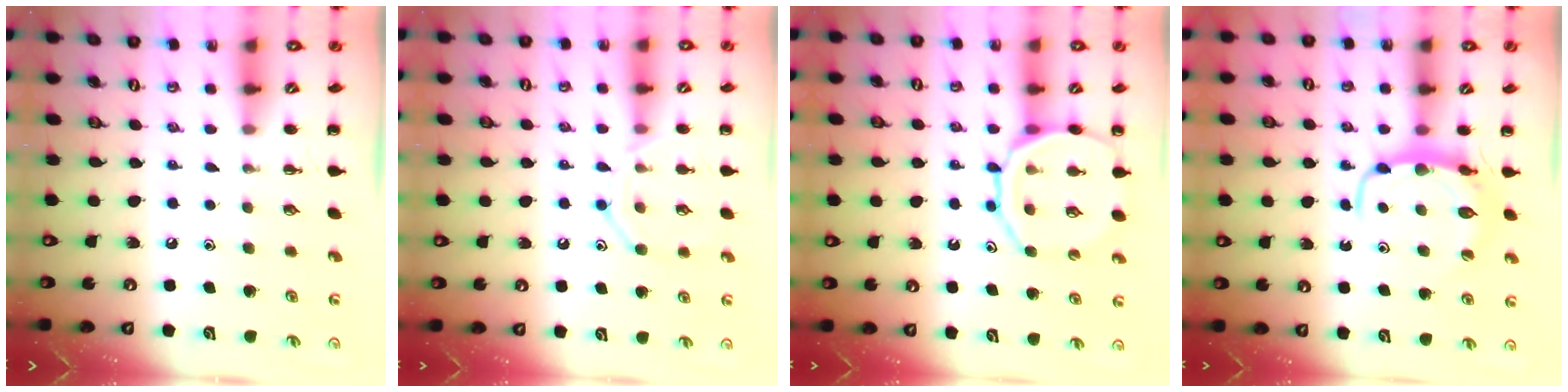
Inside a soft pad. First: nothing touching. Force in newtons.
{"total": 10.5, "press": 10.4, "slide": 1.2}
{"total": 14.4, "press": 14.2, "slide": 2.0}
{"total": 6.3, "press": 6.3, "slide": 0.7}